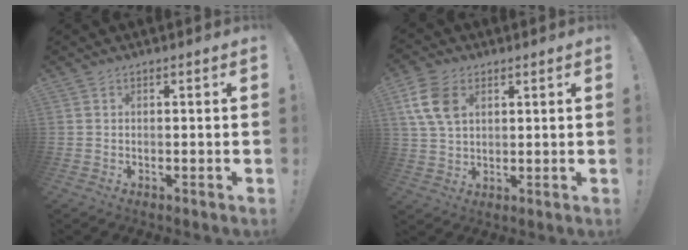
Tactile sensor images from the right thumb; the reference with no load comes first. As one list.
[{"total": 11.3, "force": [4.1, 7.9, 6.9], "torque": [-0.128, 0.000, 0.082]}]